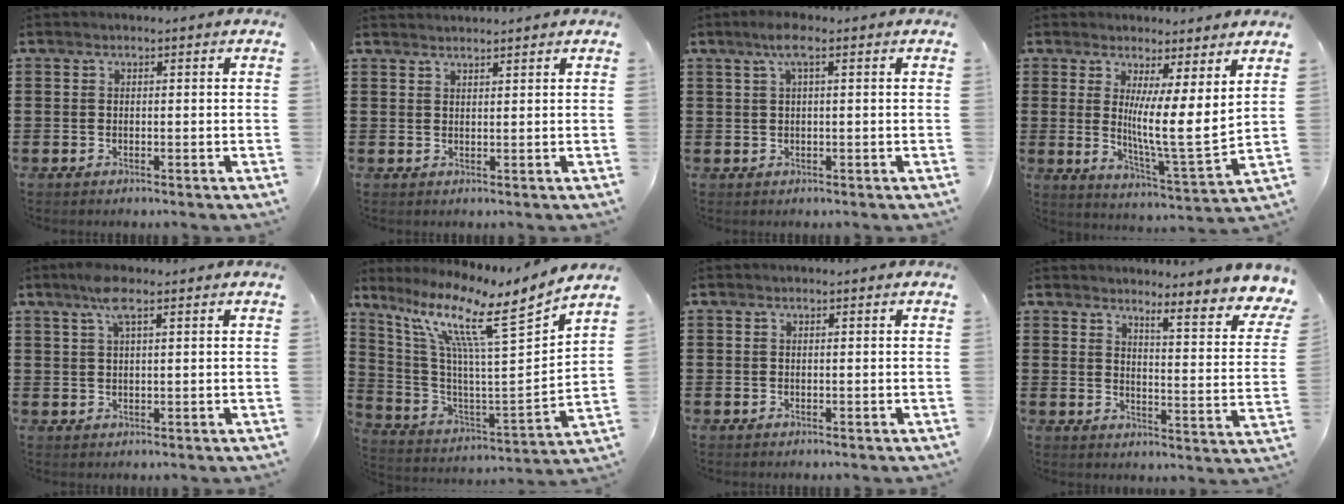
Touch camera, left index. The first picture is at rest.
{"total": 1.4, "force": [1.4, -0.1, 0.1], "torque": [-0.004, 0.000, 0.027]}
{"total": 2.9, "force": [1.0, 0.4, 2.7], "torque": [-0.054, 0.004, 0.017]}
{"total": 8.0, "force": [3.1, 0.8, 7.3], "torque": [-0.121, -0.037, 0.049]}
{"total": 4.3, "force": [2.4, 1.1, 3.5], "torque": [-0.074, 0.007, 0.040]}
{"total": 12.2, "force": [8.0, 1.3, 9.2], "torque": [-0.200, -0.054, 0.120]}
{"total": 0.0}
{"total": 4.5, "force": [3.9, -0.4, 2.3], "torque": [-0.048, -0.044, 0.055]}